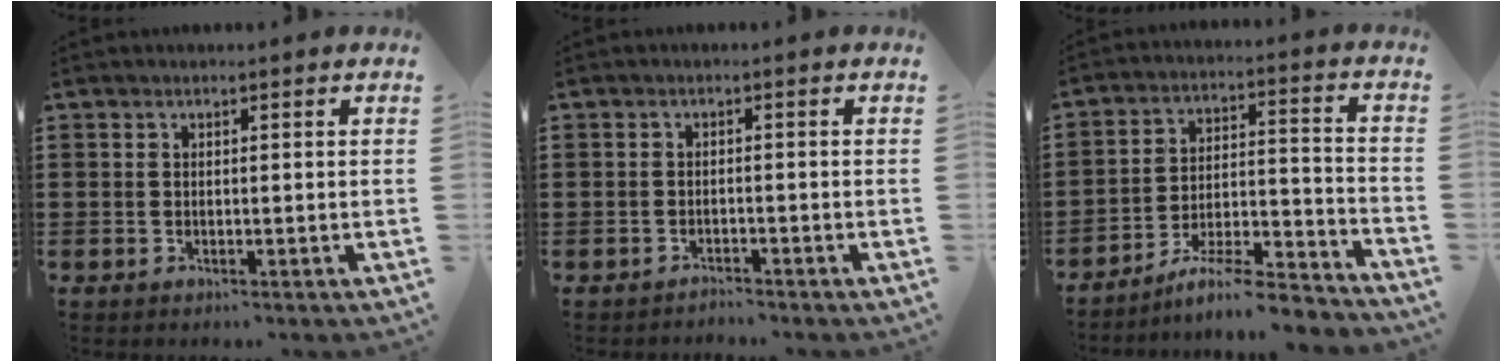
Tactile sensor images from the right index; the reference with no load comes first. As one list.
[{"total": 1.5, "force": [-1.5, -0.1, -0.2], "torque": [-0.001, 0.003, -0.033]}, {"total": 8.0, "force": [-7.1, 0.4, 3.7], "torque": [-0.056, 0.003, -0.137]}]